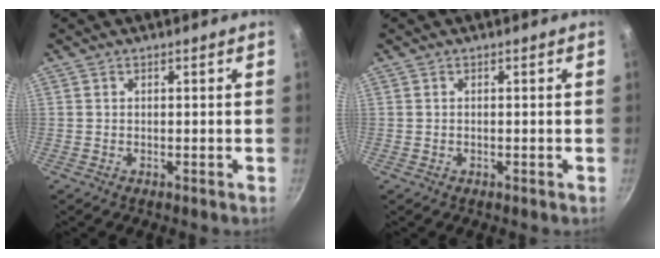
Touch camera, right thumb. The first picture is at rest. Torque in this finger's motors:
{"motor_torque": [0.24, -0.11, 0.18, -0.30, -0.03]}